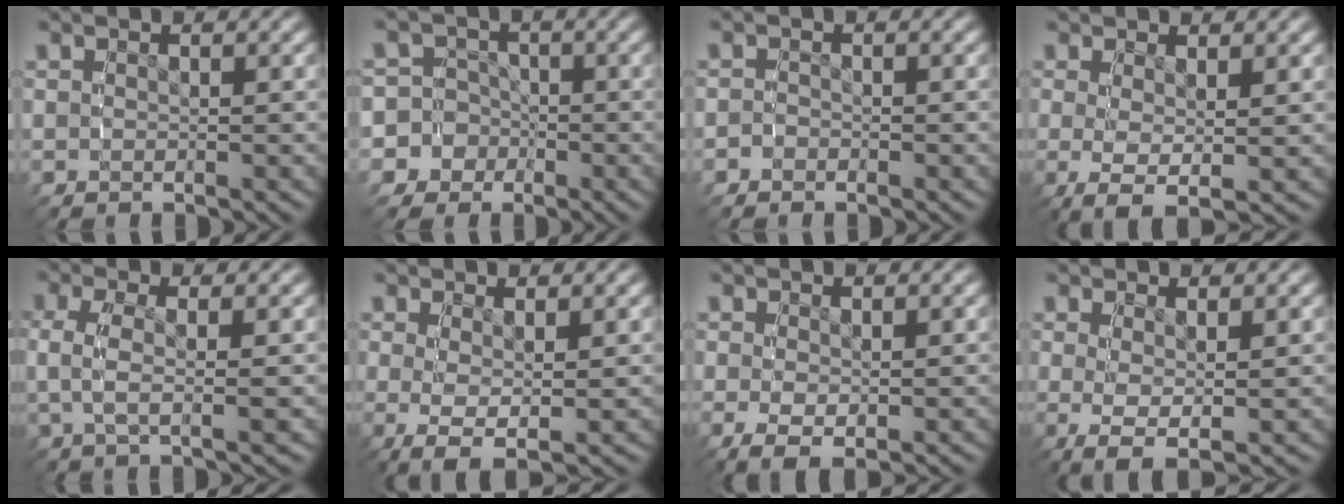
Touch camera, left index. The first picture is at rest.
{"total": 12.7, "force": [-4.2, 11.9, 1.9], "torque": [-0.091, -0.056, -0.080]}
{"total": 1.2, "force": [-0.9, 0.7, -0.2], "torque": [0.000, -0.006, -0.020]}
{"total": 3.8, "force": [-0.7, 1.6, 3.3], "torque": [-0.070, -0.021, 0.001]}
{"total": 3.4, "force": [0.7, 1.2, 3.1], "torque": [-0.073, 0.000, 0.011]}
{"total": 4.0, "force": [-0.6, 1.8, 3.5], "torque": [-0.073, -0.022, 0.002]}
{"total": 2.1, "force": [-0.4, 1.0, 1.8], "torque": [-0.034, -0.012, 0.000]}
{"total": 3.8, "force": [-0.5, 1.7, 3.4], "torque": [-0.069, -0.020, 0.003]}